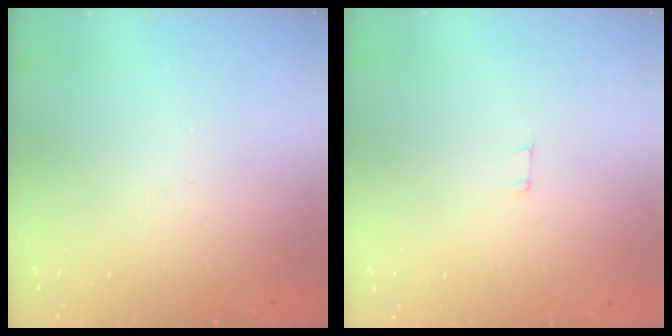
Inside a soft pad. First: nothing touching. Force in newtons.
{"total": 2.9, "press": 2.9, "slide": 0.2}